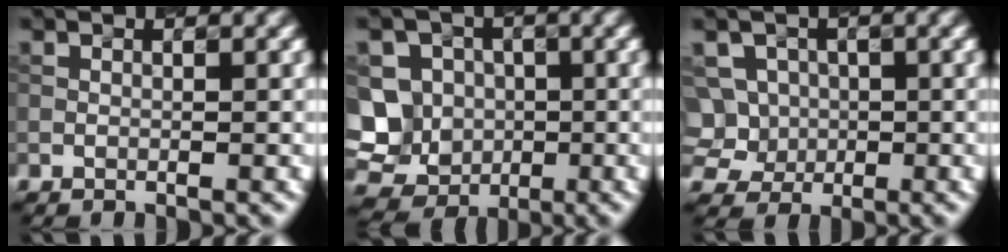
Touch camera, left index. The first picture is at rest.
{"total": 11.5, "force": [-0.9, 10.9, 3.7], "torque": [-0.089, 0.019, -0.040]}
{"total": 4.9, "force": [0.1, 4.7, 1.4], "torque": [-0.017, 0.032, -0.012]}